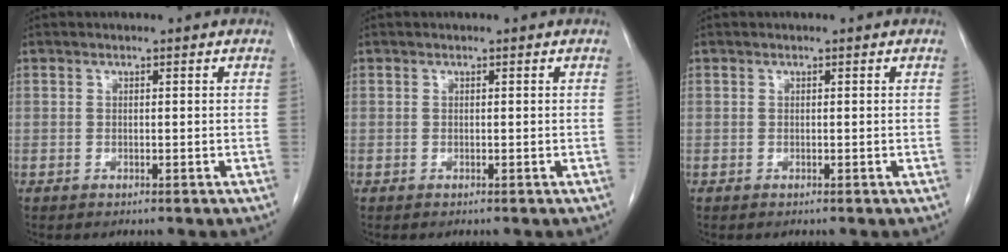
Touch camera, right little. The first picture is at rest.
{"total": 0.0}
{"total": 0.0}